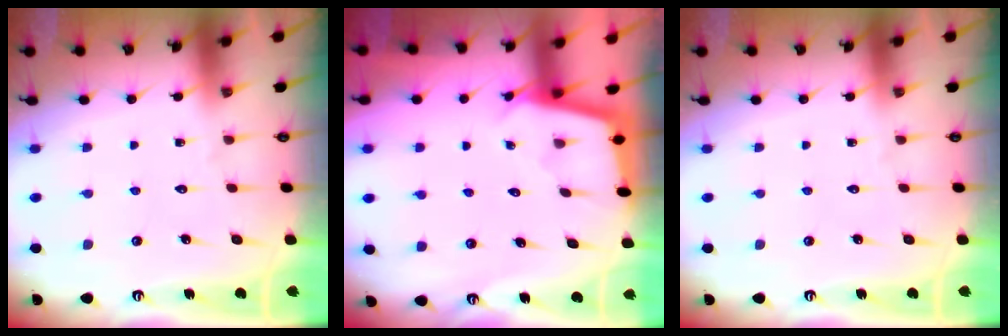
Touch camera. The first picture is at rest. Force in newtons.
{"total": 2.3, "press": 2.3, "slide": 0.1}
{"total": 0.0}